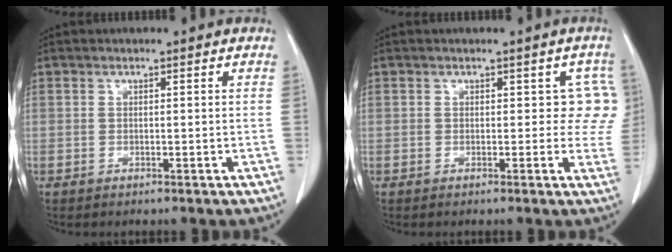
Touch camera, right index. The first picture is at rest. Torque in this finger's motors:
{"motor_torque": [0.09, 0.04, 0.06, 0.00]}